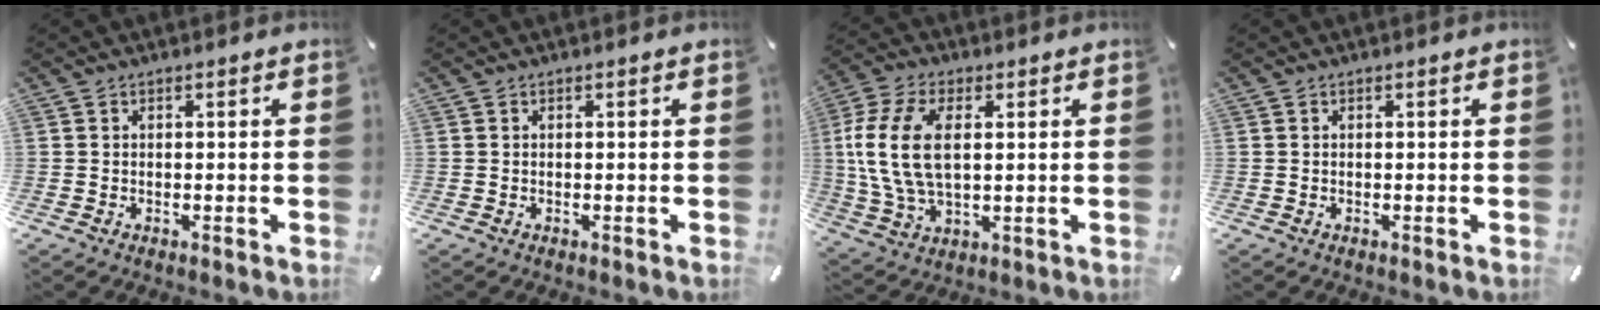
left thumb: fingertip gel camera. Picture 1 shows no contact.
{"total": 0.0}
{"total": 13.4, "force": [2.2, 7.9, 10.6], "torque": [-0.244, 0.001, 0.037]}
{"total": 0.0}